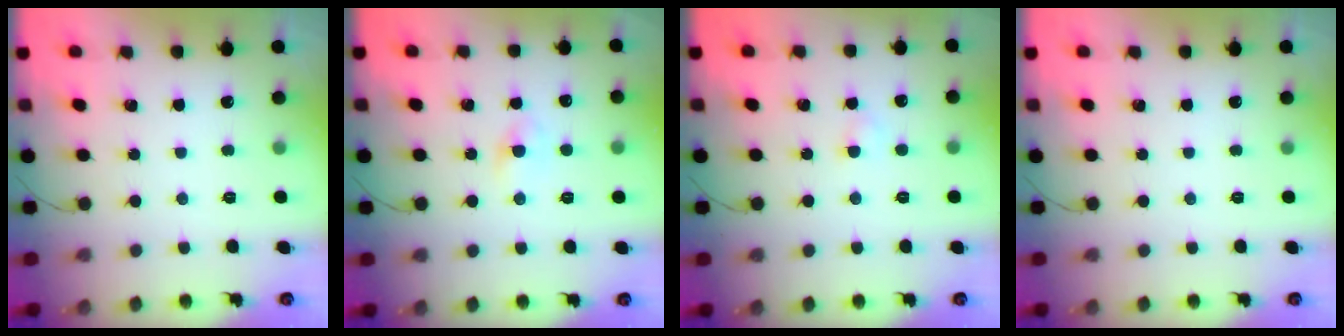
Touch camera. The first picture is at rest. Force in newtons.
{"total": 2.4, "press": 2.2, "slide": 1.1}
{"total": 2.3, "press": 2.2, "slide": 0.9}
{"total": 0.0}